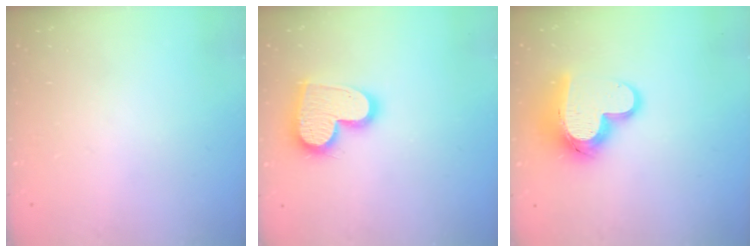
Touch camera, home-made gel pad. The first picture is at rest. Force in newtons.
{"total": 17.0, "press": 17.0, "slide": 1.5}
{"total": 15.7, "press": 15.6, "slide": 1.3}